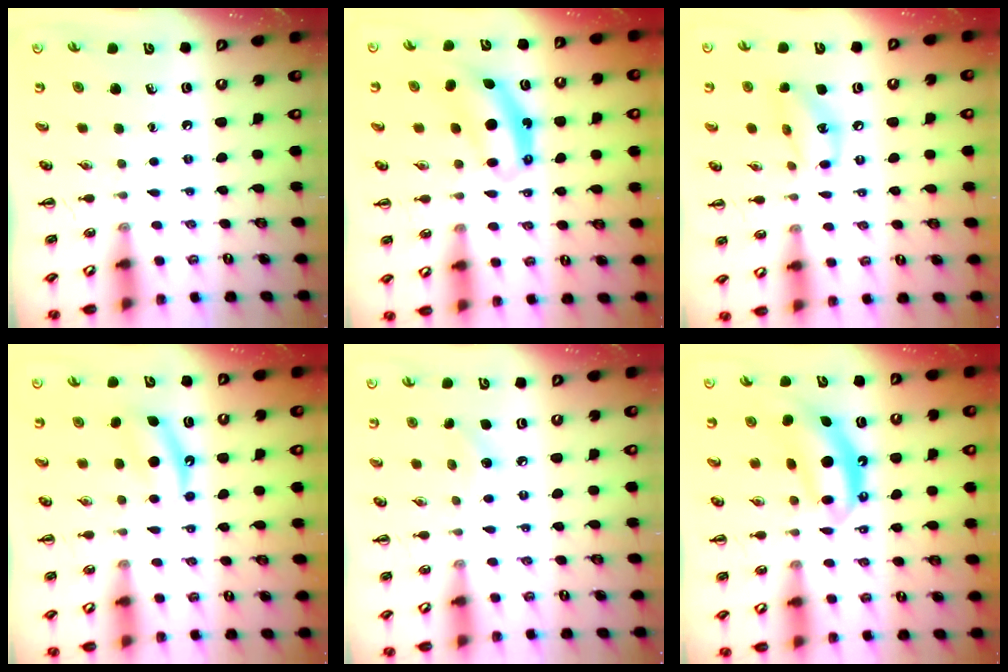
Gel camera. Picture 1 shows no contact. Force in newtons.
{"total": 7.1, "press": 7.1, "slide": 0.3}
{"total": 10.8, "press": 10.7, "slide": 1.7}
{"total": 5.7, "press": 5.5, "slide": 1.4}
{"total": 5.8, "press": 5.6, "slide": 1.6}
{"total": 8.9, "press": 8.8, "slide": 1.4}